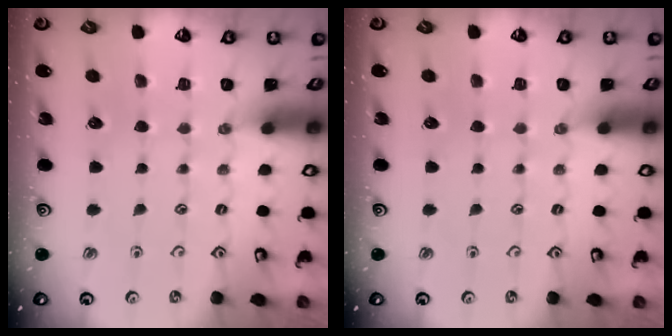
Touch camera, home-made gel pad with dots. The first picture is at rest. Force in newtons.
{"total": 0.0}